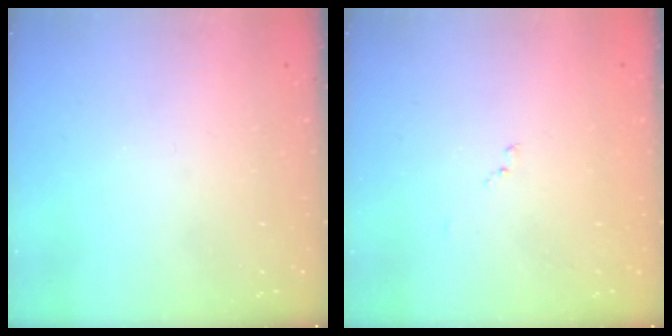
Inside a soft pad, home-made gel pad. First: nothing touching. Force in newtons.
{"total": 8.4, "press": 8.4, "slide": 0.8}